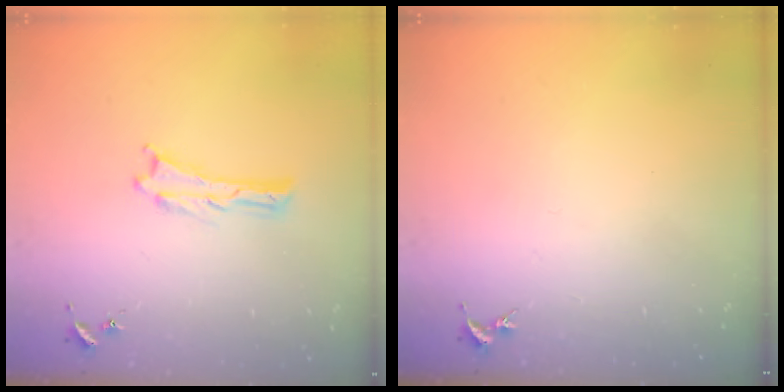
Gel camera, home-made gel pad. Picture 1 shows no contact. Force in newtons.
{"total": 0.0}